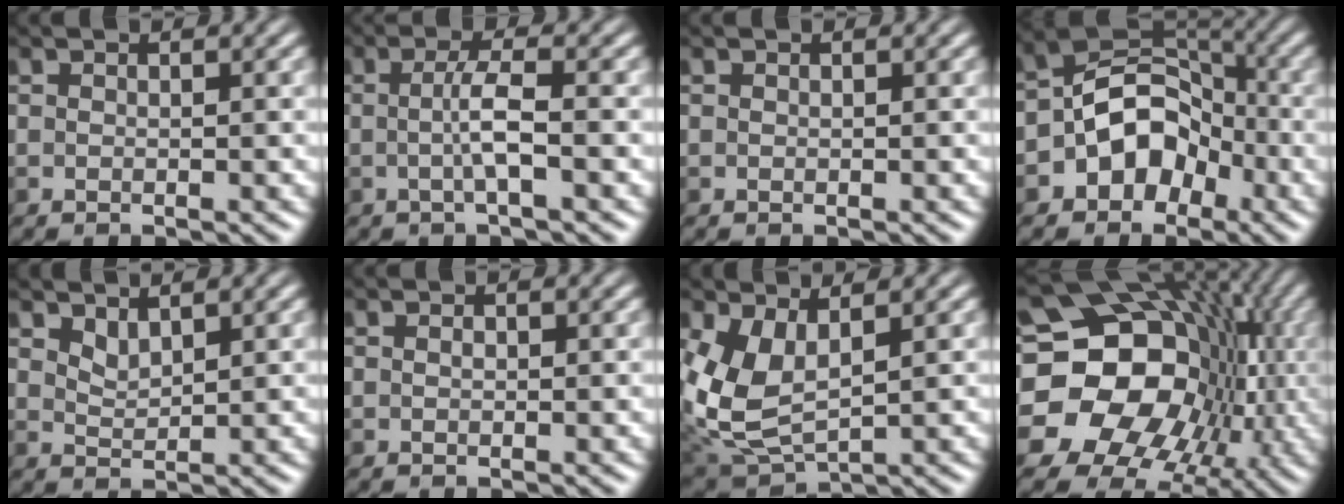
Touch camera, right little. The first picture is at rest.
{"total": 2.2, "force": [-0.6, -0.3, 2.2], "torque": [-0.043, 0.006, -0.011]}
{"total": 0.0}
{"total": 6.8, "force": [-2.8, 5.0, 3.6], "torque": [-0.026, 0.016, -0.070]}
{"total": 1.2, "force": [1.1, 0.3, 0.5], "torque": [-0.013, -0.002, 0.029]}
{"total": 0.8, "force": [0.3, 0.6, 0.5], "torque": [-0.003, 0.007, -0.007]}
{"total": 6.3, "force": [1.2, 3.5, 5.2], "torque": [-0.129, -0.006, 0.028]}
{"total": 19.8, "force": [-1.3, 16.5, 10.9], "torque": [-0.154, 0.005, -0.042]}